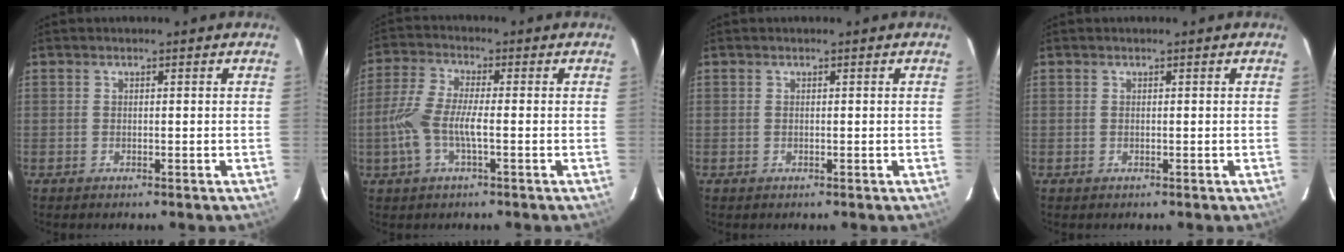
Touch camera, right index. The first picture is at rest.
{"total": 8.0, "force": [-1.9, 1.9, 7.5], "torque": [-0.169, 0.003, -0.039]}
{"total": 0.0}
{"total": 0.0}